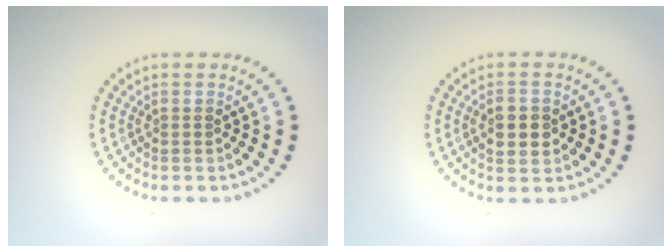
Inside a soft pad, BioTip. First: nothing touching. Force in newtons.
{"total": 2.9, "press": 2.9, "slide": 0.2}